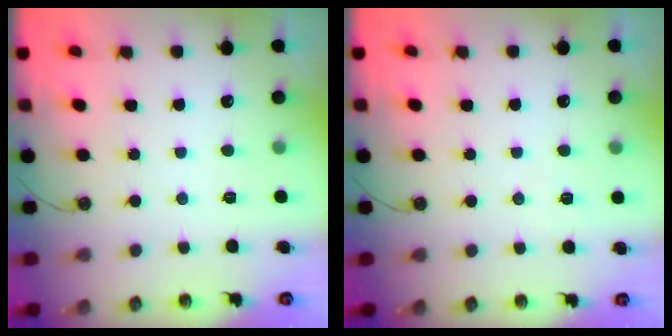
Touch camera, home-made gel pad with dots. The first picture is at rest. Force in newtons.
{"total": 4.7, "press": 3.8, "slide": 2.7}